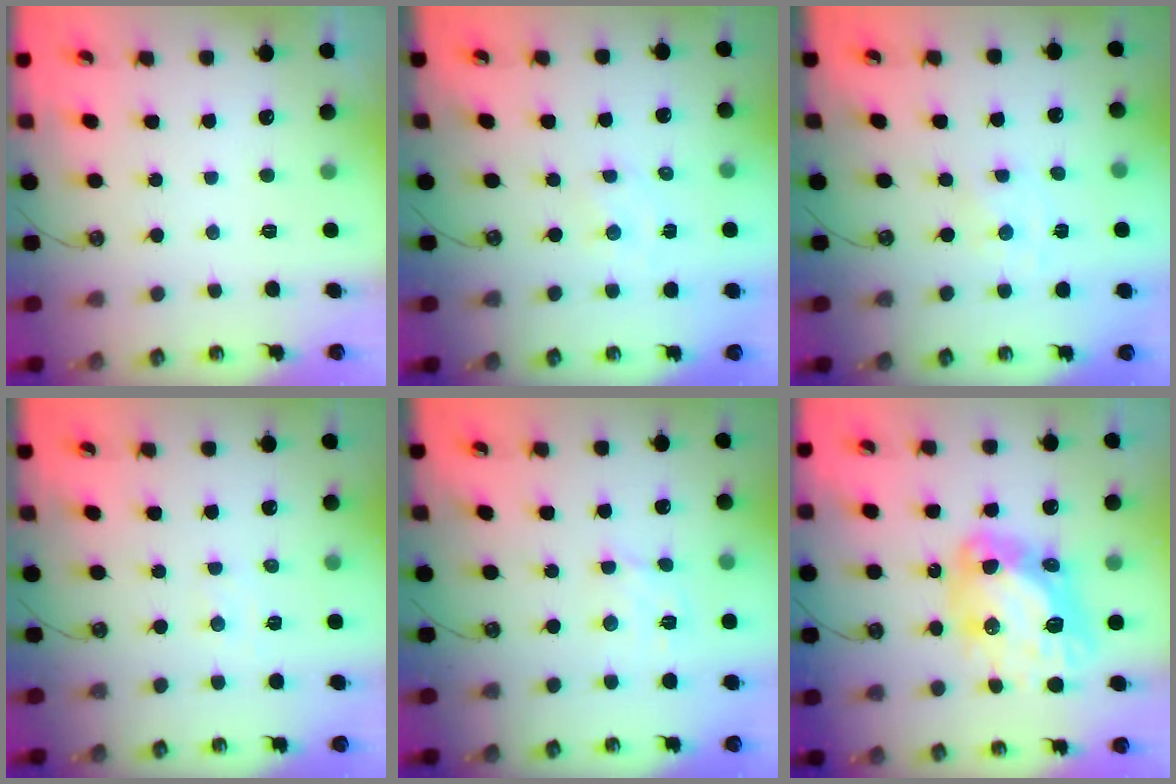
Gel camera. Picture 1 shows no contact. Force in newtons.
{"total": 1.4, "press": 1.4, "slide": 0.2}
{"total": 0.0}
{"total": 3.7, "press": 3.6, "slide": 0.5}
{"total": 4.7, "press": 4.7, "slide": 0.1}
{"total": 18.7, "press": 18.6, "slide": 2.2}